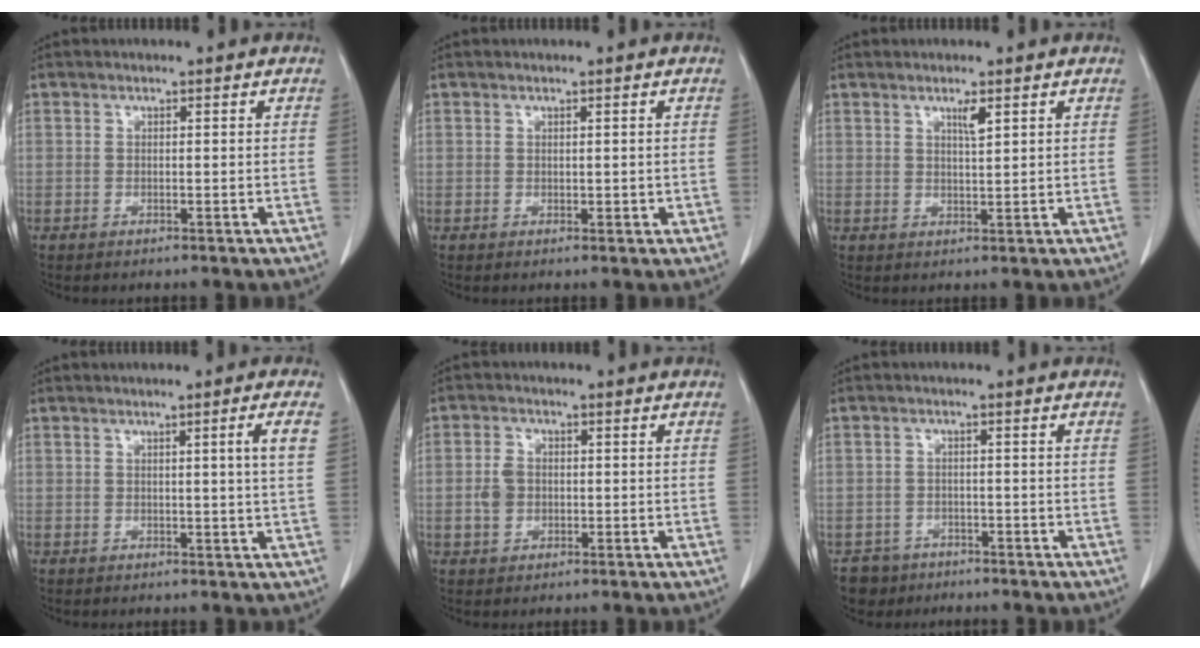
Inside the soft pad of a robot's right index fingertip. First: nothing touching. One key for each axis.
{"total": 0.8, "fx": 0.2, "fy": 0.7, "fz": 0.4, "tx": -0.001, "ty": 0.002, "tz": 0.005}
{"total": 2.0, "fx": 1.1, "fy": 0.1, "fz": 1.6, "tx": -0.031, "ty": -0.003, "tz": 0.019}
{"total": 3.0, "fx": 0.8, "fy": -0.9, "fz": 2.7, "tx": -0.039, "ty": -0.005, "tz": 0.012}
{"total": 3.2, "fx": -0.3, "fy": 2.6, "fz": 1.9, "tx": -0.044, "ty": 0.011, "tz": -0.003}
{"total": 4.1, "fx": -3.1, "fy": 2.7, "fz": -0.4, "tx": 0.008, "ty": 0.006, "tz": -0.052}